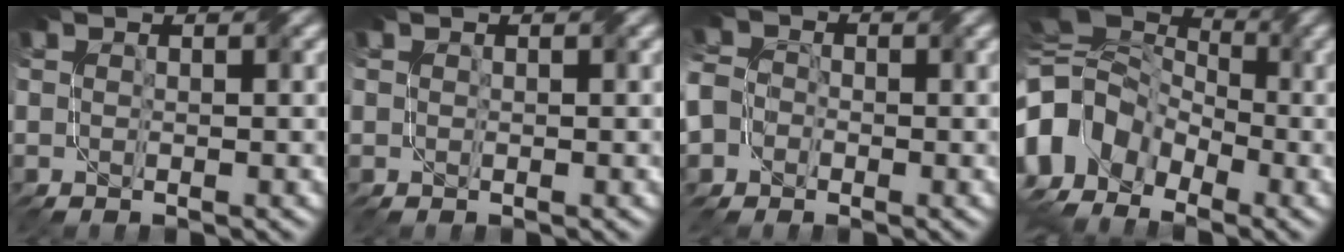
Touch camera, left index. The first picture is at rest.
{"total": 0.8, "force": [0.1, 0.6, 0.5], "torque": [-0.010, -0.001, 0.002]}
{"total": 4.5, "force": [-1.7, 3.9, 1.3], "torque": [-0.035, 0.010, -0.044]}
{"total": 12.5, "force": [-4.4, 9.7, 6.5], "torque": [-0.140, 0.005, -0.077]}